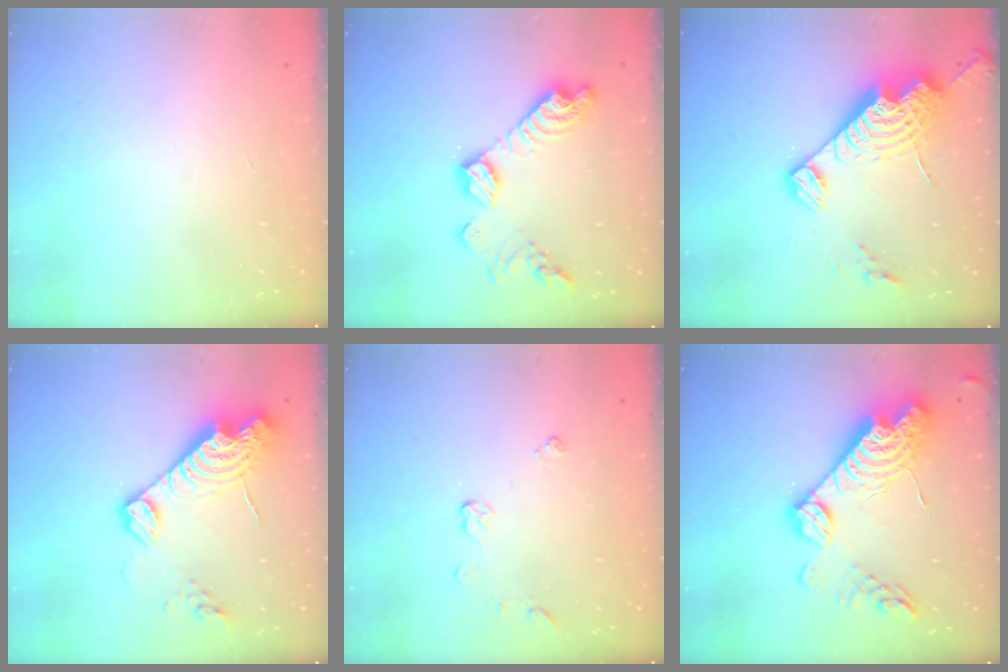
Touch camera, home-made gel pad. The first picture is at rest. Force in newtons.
{"total": 13.8, "press": 13.8, "slide": 0.5}
{"total": 18.1, "press": 18.0, "slide": 1.8}
{"total": 15.2, "press": 15.2, "slide": 1.3}
{"total": 4.8, "press": 4.8, "slide": 0.6}
{"total": 22.6, "press": 22.5, "slide": 2.0}